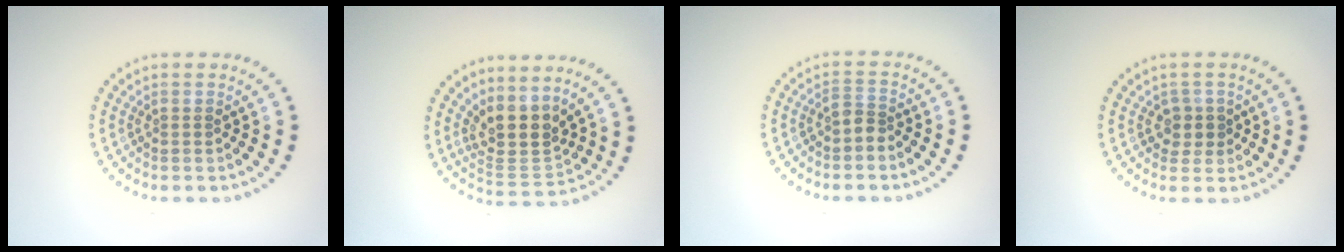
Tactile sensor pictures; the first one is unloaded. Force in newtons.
{"total": 3.9, "press": 3.0, "slide": 2.5}
{"total": 1.5, "press": 1.2, "slide": 1.0}
{"total": 1.7, "press": 1.4, "slide": 1.0}